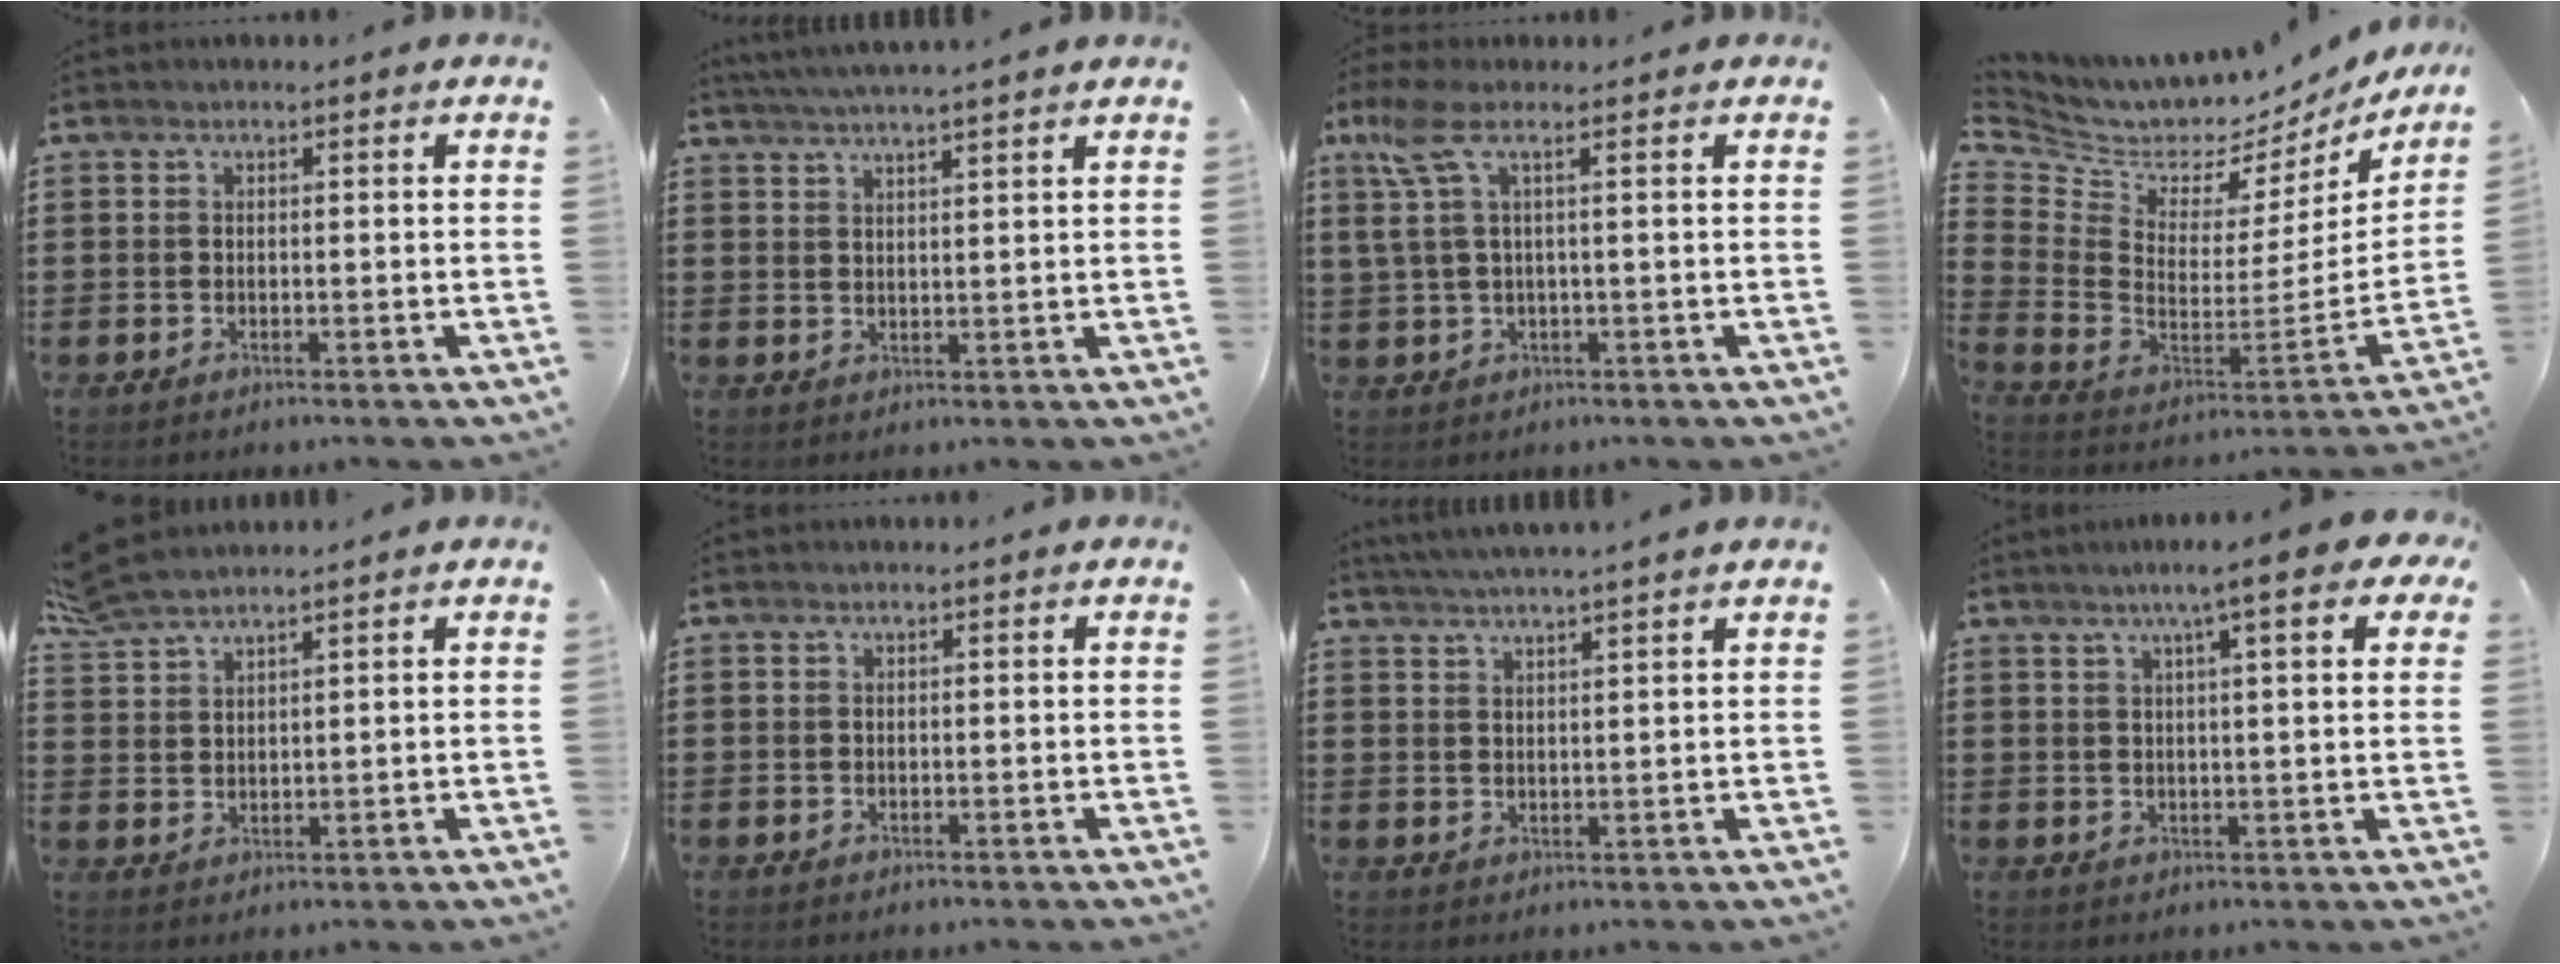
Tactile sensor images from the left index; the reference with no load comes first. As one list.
[{"total": 3.4, "force": [3.2, -0.8, 0.9], "torque": [-0.027, -0.008, 0.057]}, {"total": 4.7, "force": [1.5, 0.6, 4.4], "torque": [-0.113, -0.010, 0.020]}, {"total": 4.2, "force": [3.6, 2.0, 0.7], "torque": [-0.048, -0.054, 0.056]}, {"total": 4.2, "force": [3.9, 0.7, 1.4], "torque": [-0.041, -0.004, 0.074]}, {"total": 0.0}, {"total": 3.2, "force": [3.0, -0.8, 0.8], "torque": [-0.023, -0.007, 0.054]}, {"total": 7.1, "force": [4.1, 0.5, 5.8], "torque": [-0.104, 0.003, 0.064]}]